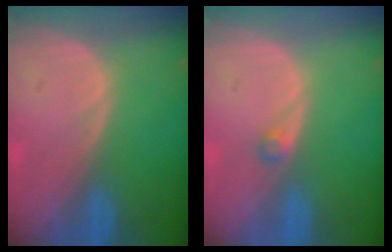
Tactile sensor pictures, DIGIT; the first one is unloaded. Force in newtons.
{"total": 1.2, "press": 1.2, "slide": 0.2}